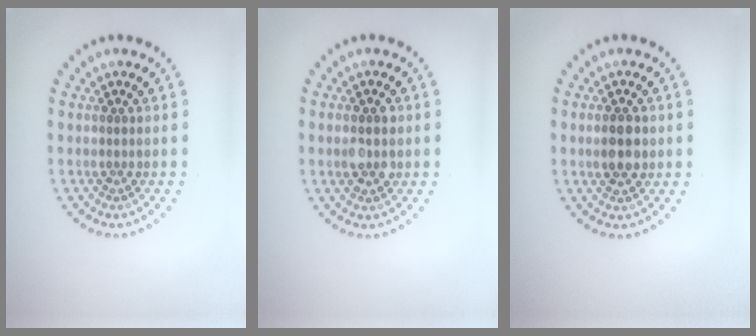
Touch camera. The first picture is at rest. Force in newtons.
{"total": 2.8, "press": 2.8, "slide": 0.2}
{"total": 2.6, "press": 2.6, "slide": 0.4}